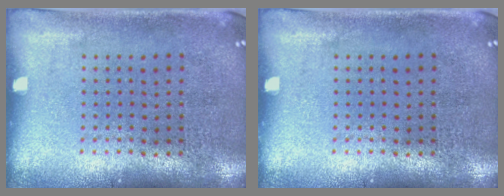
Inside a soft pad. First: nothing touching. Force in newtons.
{"total": 0.0}